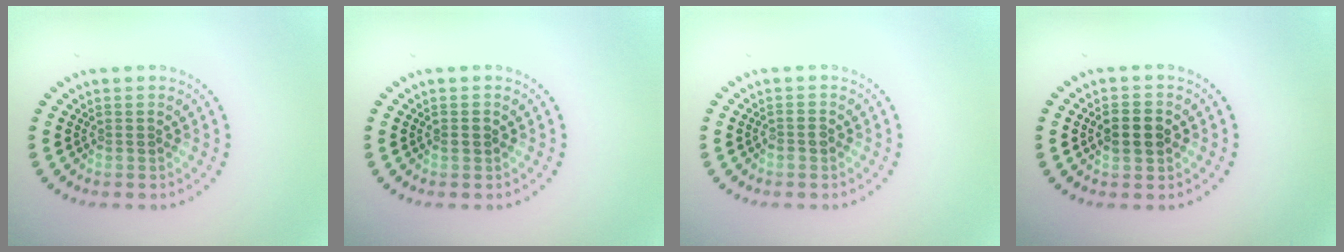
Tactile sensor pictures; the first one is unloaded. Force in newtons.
{"total": 0.9, "press": 0.9, "slide": 0.1}
{"total": 0.9, "press": 0.9, "slide": 0.4}
{"total": 3.4, "press": 3.4, "slide": 0.2}